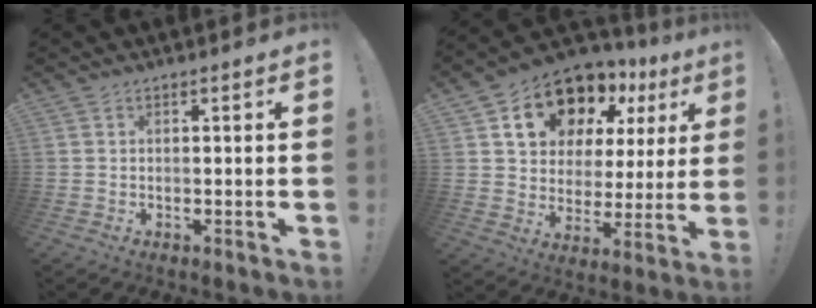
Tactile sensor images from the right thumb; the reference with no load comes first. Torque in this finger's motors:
{"motor_torque": [0.61, 2.36, 1.30, 0.55, 0.06]}